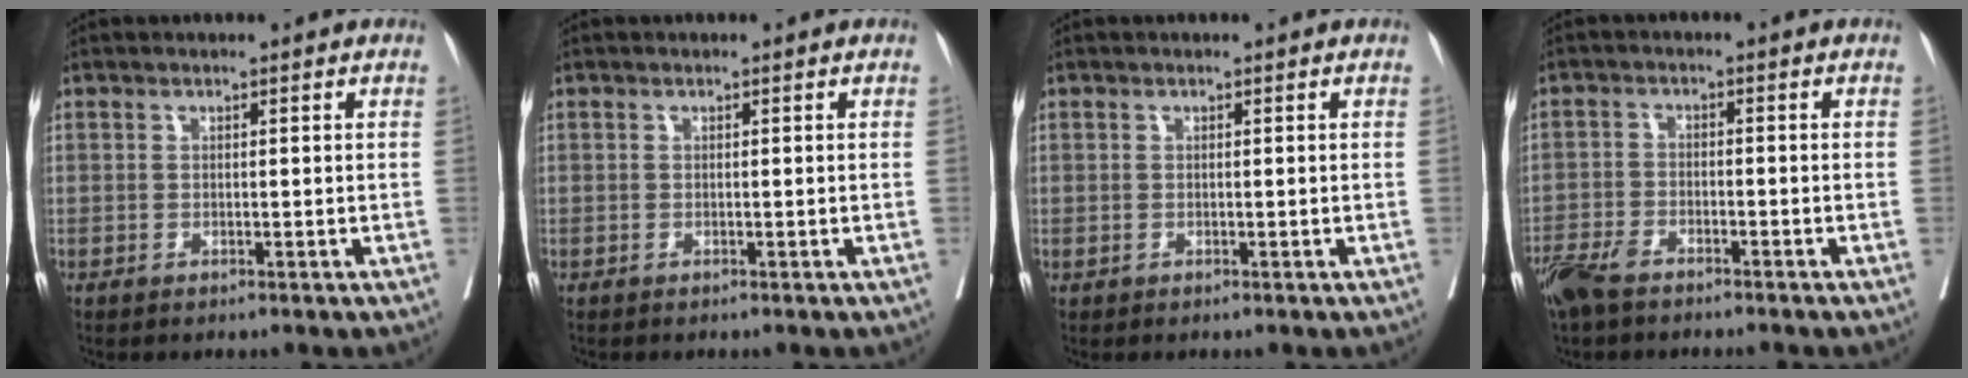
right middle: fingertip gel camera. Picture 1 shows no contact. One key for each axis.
{"total": 0.0}
{"total": 0.0}
{"total": 6.9, "fx": -5.7, "fy": 1.8, "fz": 3.5, "tx": -0.064, "ty": -0.013, "tz": -0.104}